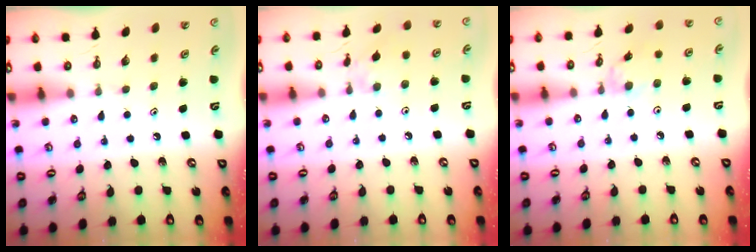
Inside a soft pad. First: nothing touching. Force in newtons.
{"total": 2.0, "press": 2.0, "slide": 0.4}
{"total": 1.3, "press": 1.2, "slide": 0.3}